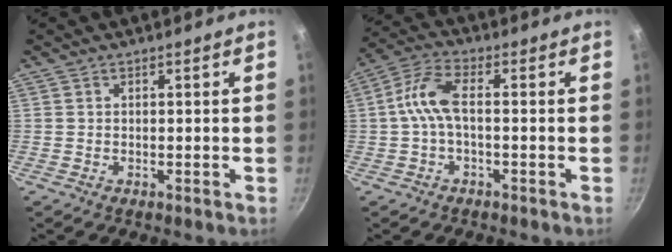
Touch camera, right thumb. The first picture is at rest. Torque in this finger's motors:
{"motor_torque": [-0.25, 0.51, -0.03, 0.03, 0.24]}